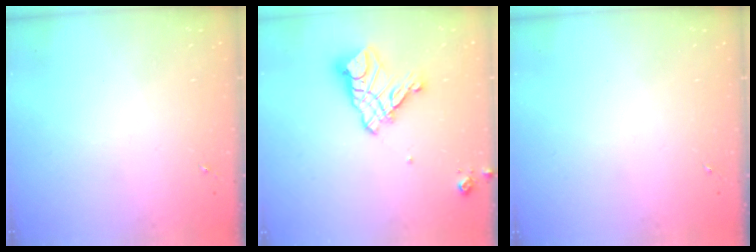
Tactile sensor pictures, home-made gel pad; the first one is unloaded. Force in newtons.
{"total": 14.4, "press": 14.3, "slide": 1.5}
{"total": 0.0}